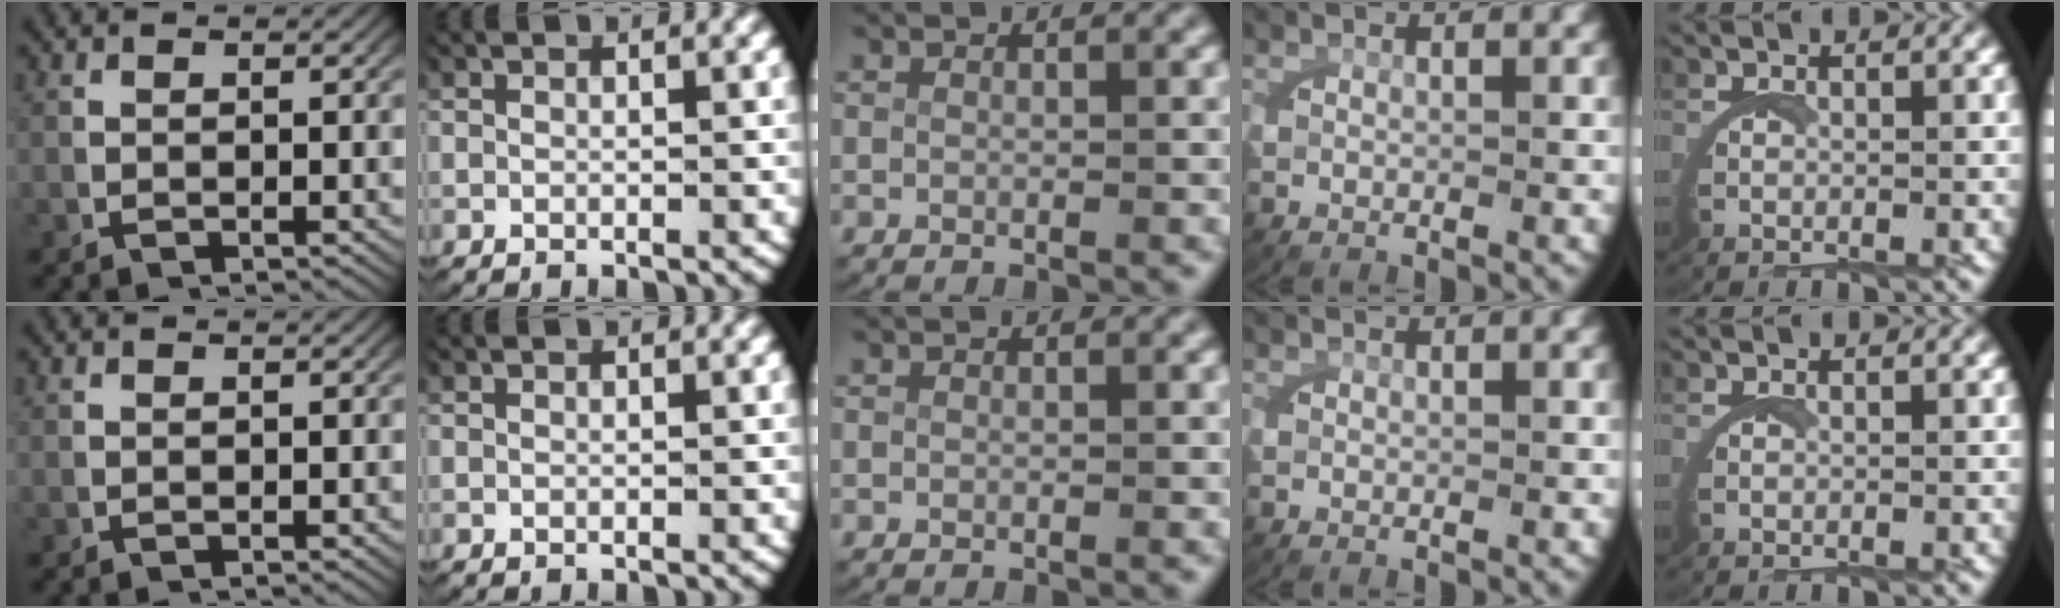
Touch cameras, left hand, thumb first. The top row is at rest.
{}